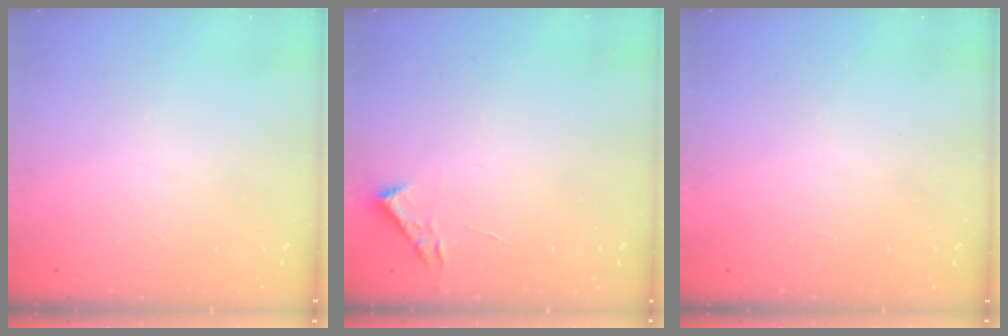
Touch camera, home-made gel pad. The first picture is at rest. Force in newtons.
{"total": 2.7, "press": 2.7, "slide": 0.4}
{"total": 1.6, "press": 1.5, "slide": 0.1}